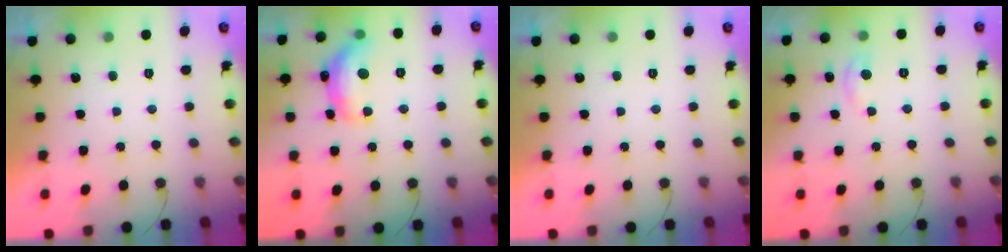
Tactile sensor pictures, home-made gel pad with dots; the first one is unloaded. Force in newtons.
{"total": 15.8, "press": 15.8, "slide": 1.0}
{"total": 0.0}
{"total": 3.9, "press": 3.9, "slide": 0.5}